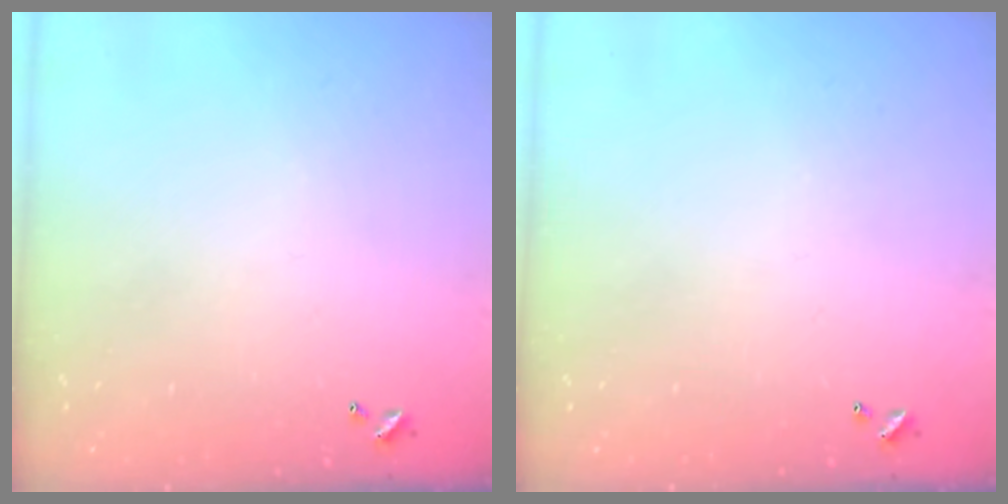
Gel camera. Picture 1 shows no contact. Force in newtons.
{"total": 0.0}